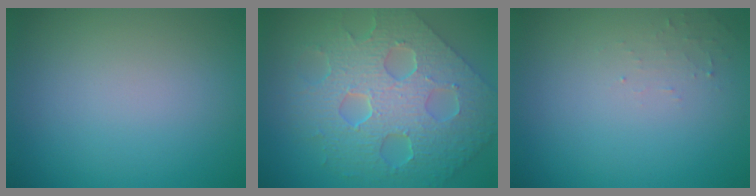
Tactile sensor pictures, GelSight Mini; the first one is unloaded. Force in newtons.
{"total": 8.8, "press": 6.8, "slide": 5.6}
{"total": 1.1, "press": 1.1, "slide": 0.2}